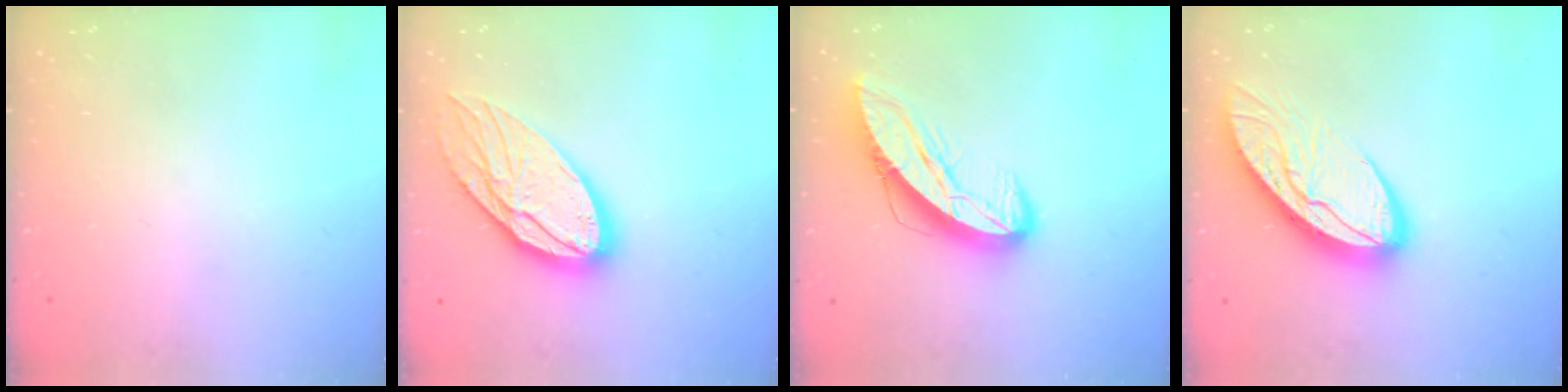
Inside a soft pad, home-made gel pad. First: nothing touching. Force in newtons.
{"total": 19.9, "press": 19.8, "slide": 1.8}
{"total": 12.4, "press": 12.4, "slide": 0.9}
{"total": 13.9, "press": 13.9, "slide": 1.2}